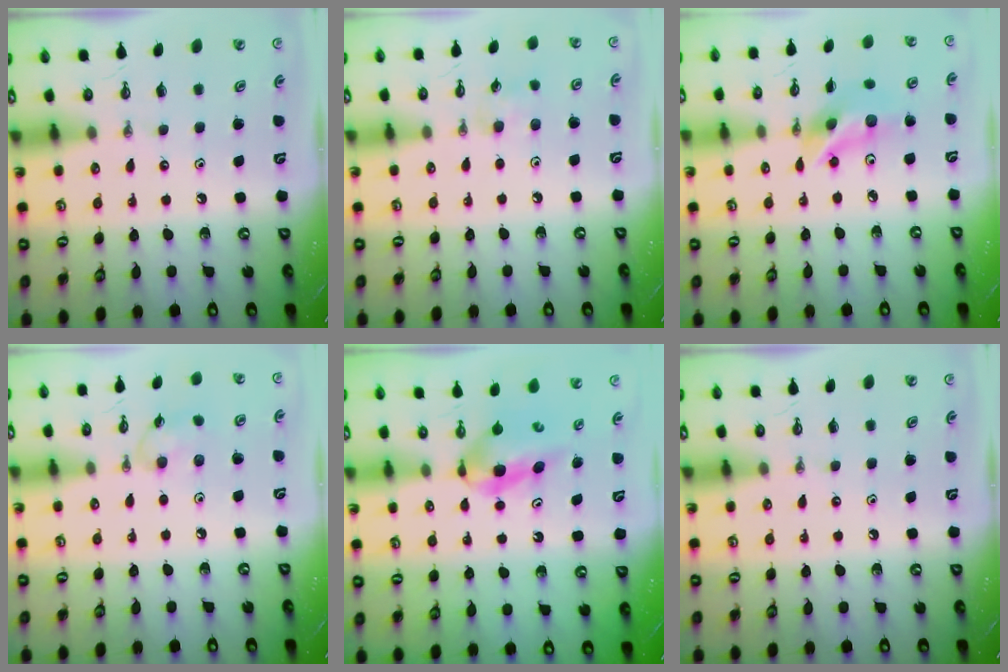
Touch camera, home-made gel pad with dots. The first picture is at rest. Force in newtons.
{"total": 4.8, "press": 4.5, "slide": 1.4}
{"total": 12.5, "press": 12.0, "slide": 3.2}
{"total": 6.6, "press": 6.6, "slide": 0.8}
{"total": 5.4, "press": 5.4, "slide": 0.2}
{"total": 0.0}